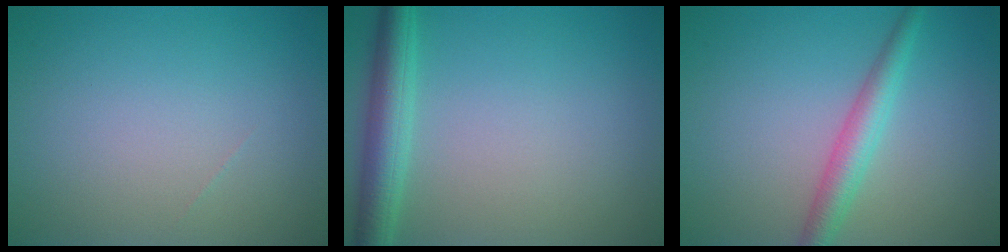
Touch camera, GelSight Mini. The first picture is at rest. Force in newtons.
{"total": 3.9, "press": 3.9, "slide": 0.2}
{"total": 3.1, "press": 3.1, "slide": 0.1}